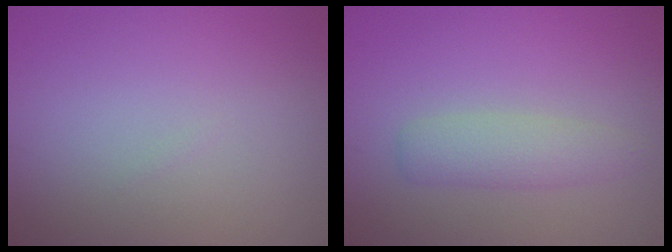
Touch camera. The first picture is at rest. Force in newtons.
{"total": 2.5, "press": 2.5, "slide": 0.0}